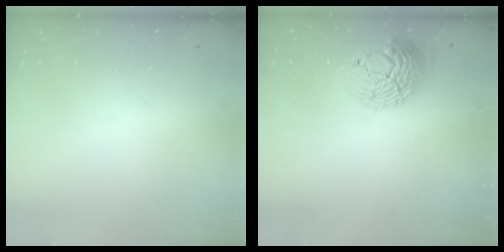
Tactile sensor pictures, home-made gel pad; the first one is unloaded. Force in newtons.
{"total": 13.2, "press": 13.2, "slide": 1.0}